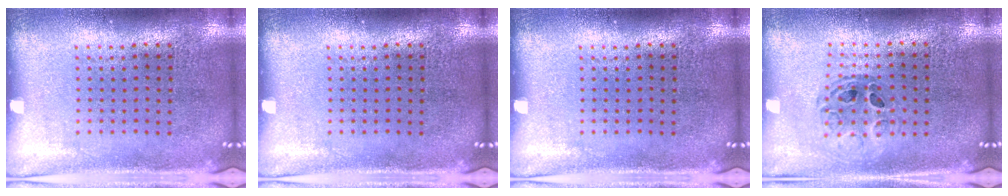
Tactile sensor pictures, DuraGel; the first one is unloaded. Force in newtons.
{"total": 0.0}
{"total": 0.0}
{"total": 0.8, "press": 0.7, "slide": 0.1}